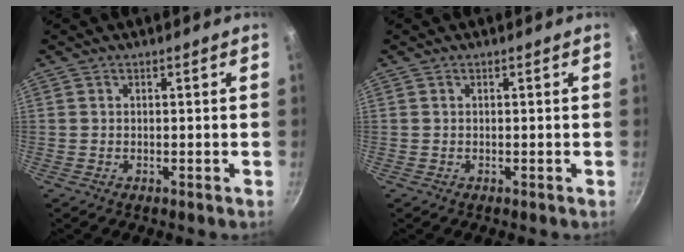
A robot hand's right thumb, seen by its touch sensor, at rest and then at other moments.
{"total": 0.0}